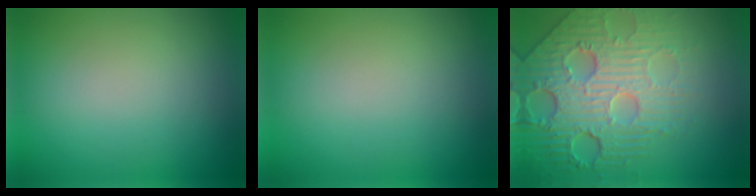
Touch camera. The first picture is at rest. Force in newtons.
{"total": 0.0}
{"total": 8.4, "press": 5.9, "slide": 5.9}